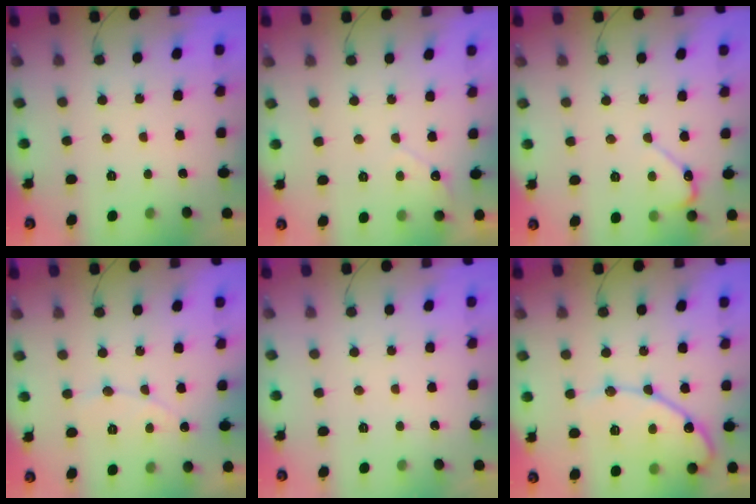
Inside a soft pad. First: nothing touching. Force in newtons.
{"total": 4.0, "press": 4.0, "slide": 0.3}
{"total": 5.2, "press": 5.2, "slide": 0.4}
{"total": 6.5, "press": 6.5, "slide": 0.4}
{"total": 0.0}
{"total": 14.0, "press": 14.0, "slide": 1.3}